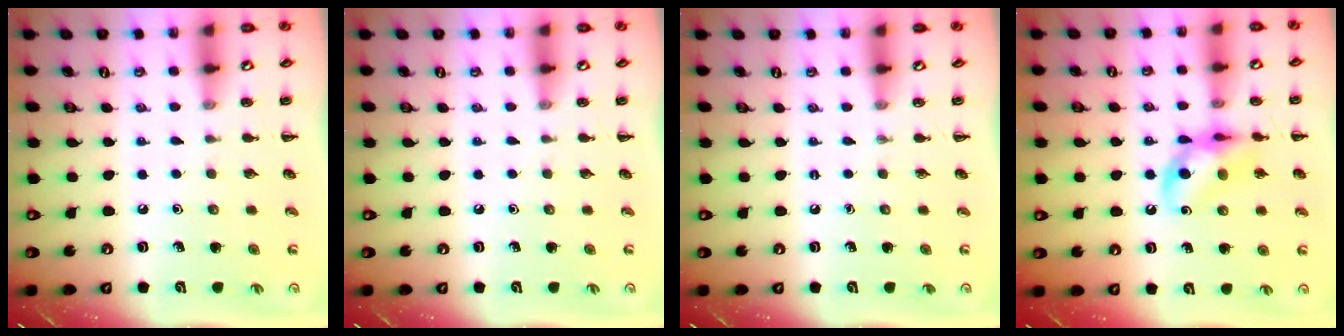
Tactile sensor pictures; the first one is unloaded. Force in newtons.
{"total": 0.0}
{"total": 0.0}
{"total": 12.3, "press": 12.1, "slide": 2.1}